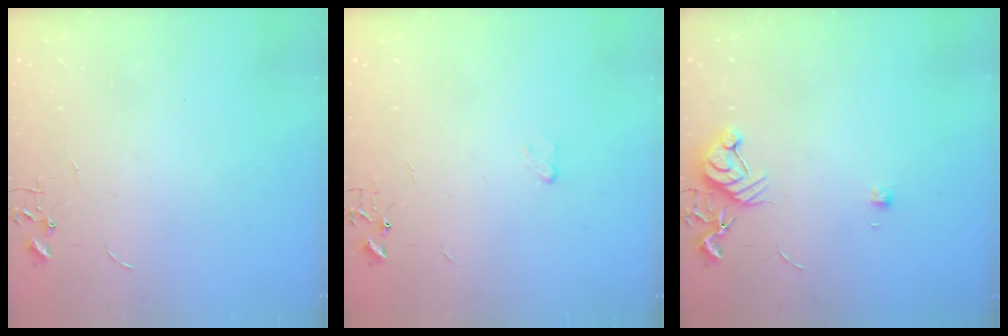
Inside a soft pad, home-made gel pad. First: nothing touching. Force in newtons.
{"total": 3.2, "press": 3.1, "slide": 0.4}
{"total": 8.5, "press": 8.5, "slide": 0.9}